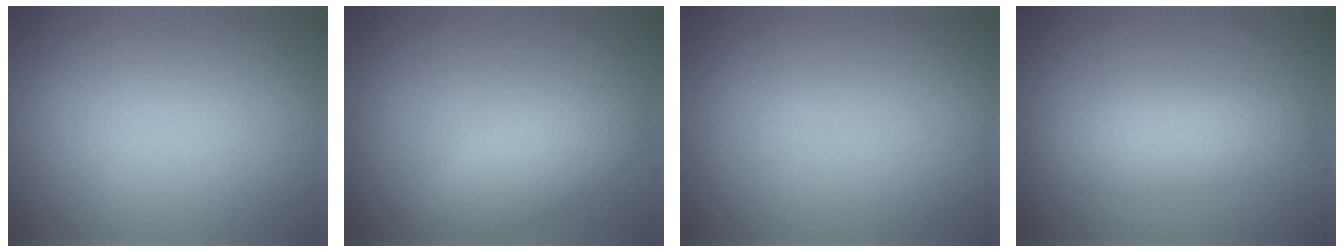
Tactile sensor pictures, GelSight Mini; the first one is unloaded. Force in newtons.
{"total": 2.6, "press": 2.6, "slide": 0.2}
{"total": 0.0}
{"total": 2.0, "press": 1.9, "slide": 0.2}